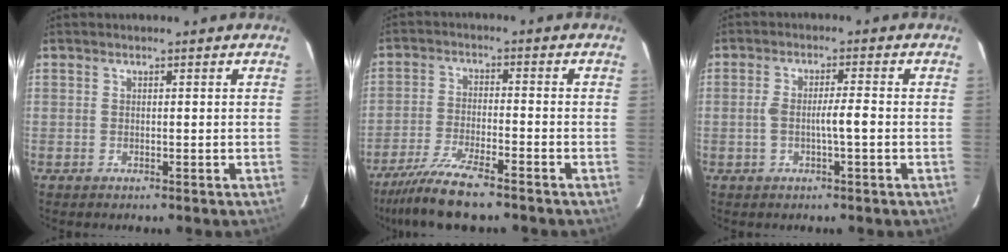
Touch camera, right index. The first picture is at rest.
{"total": 9.1, "force": [-7.4, 0.5, 5.2], "torque": [-0.094, -0.027, -0.129]}
{"total": 4.3, "force": [-0.8, 0.3, 4.2], "torque": [-0.080, 0.007, -0.011]}